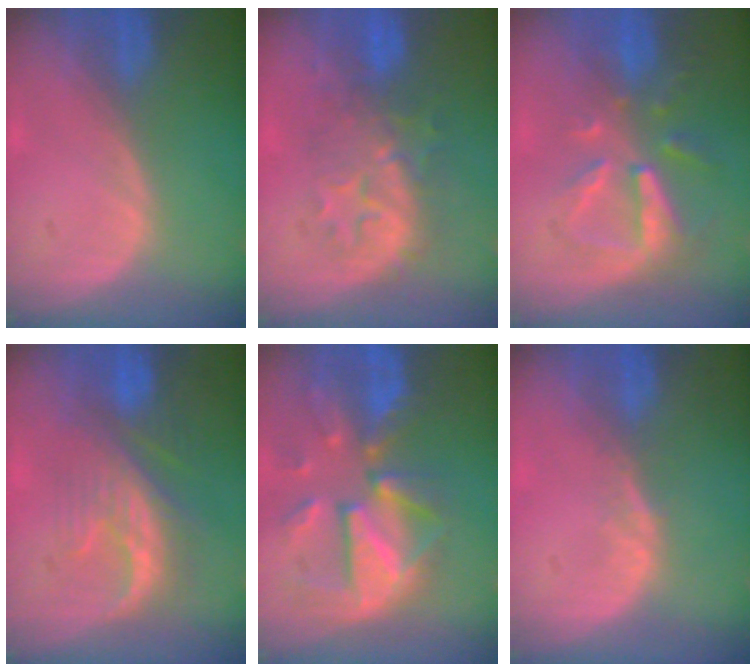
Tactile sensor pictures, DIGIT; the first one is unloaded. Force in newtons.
{"total": 8.3, "press": 8.2, "slide": 1.4}
{"total": 8.2, "press": 7.4, "slide": 3.6}
{"total": 8.3, "press": 8.1, "slide": 2.0}
{"total": 12.1, "press": 10.5, "slide": 6.0}
{"total": 1.5, "press": 1.2, "slide": 0.9}